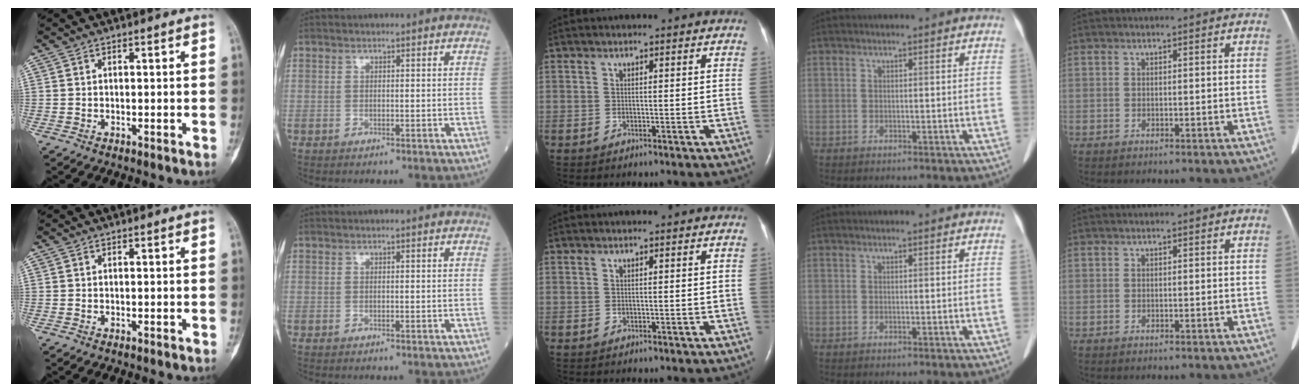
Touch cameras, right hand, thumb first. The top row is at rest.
{}